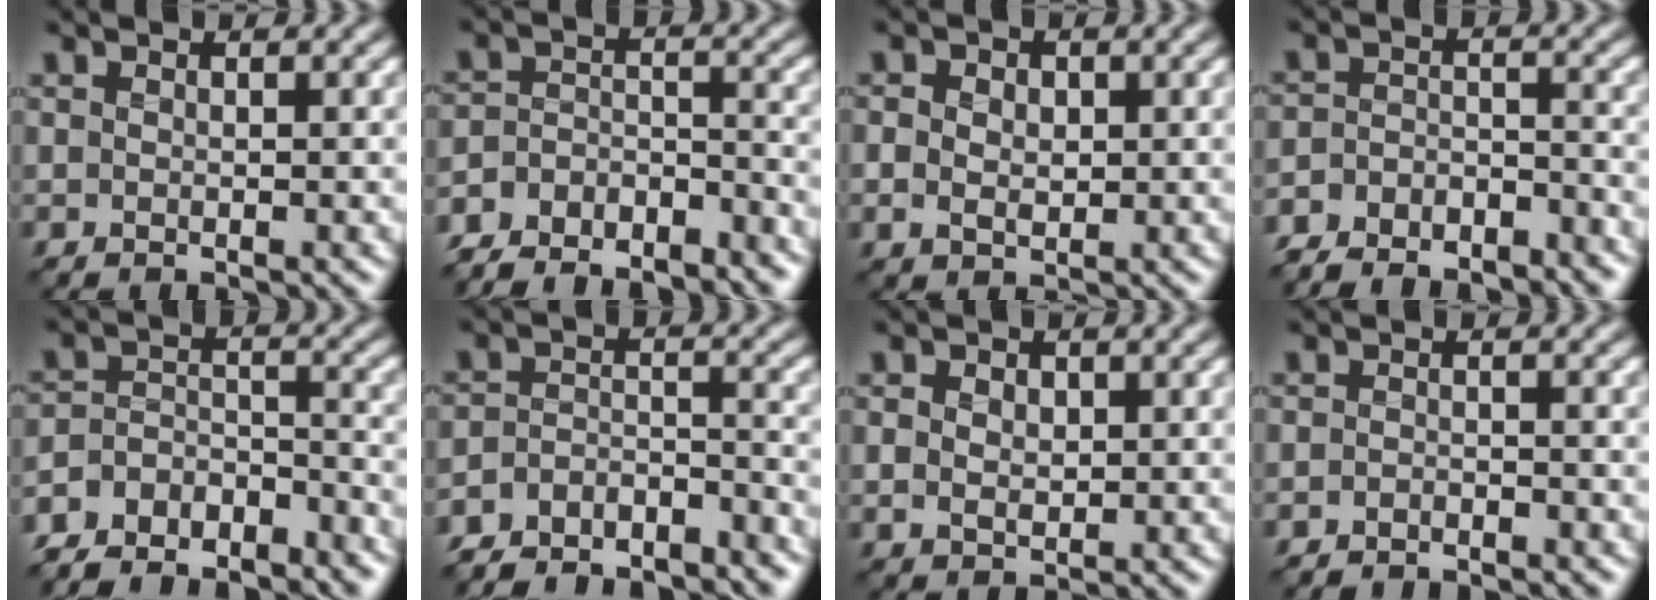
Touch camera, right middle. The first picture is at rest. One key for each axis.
{"total": 6.7, "fx": -6.2, "fy": 1.9, "fz": 1.7, "tx": -0.038, "ty": -0.008, "tz": -0.115}
{"total": 2.8, "fx": 0.4, "fy": 2.2, "fz": 1.6, "tx": -0.024, "ty": 0.008, "tz": 0.001}
{"total": 5.8, "fx": -5.4, "fy": 1.6, "fz": 1.3, "tx": -0.028, "ty": -0.010, "tz": -0.100}
{"total": 7.8, "fx": -7.0, "fy": 2.7, "fz": 2.2, "tx": -0.049, "ty": -0.005, "tz": -0.125}
{"total": 7.0, "fx": -6.4, "fy": 2.0, "fz": 1.9, "tx": -0.041, "ty": -0.014, "tz": -0.113}
{"total": 2.2, "fx": 0.5, "fy": 1.7, "fz": 1.2, "tx": -0.024, "ty": 0.004, "tz": 0.008}
{"total": 1.5, "fx": -1.5, "fy": 0.2, "fz": 0.2, "tx": -0.001, "ty": -0.003, "tz": -0.028}